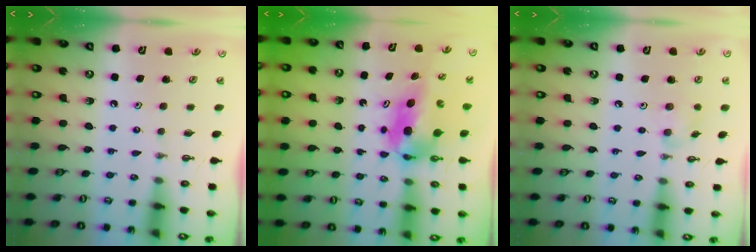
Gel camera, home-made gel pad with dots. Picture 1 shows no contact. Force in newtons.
{"total": 5.6, "press": 5.6, "slide": 0.3}
{"total": 5.2, "press": 5.2, "slide": 0.3}